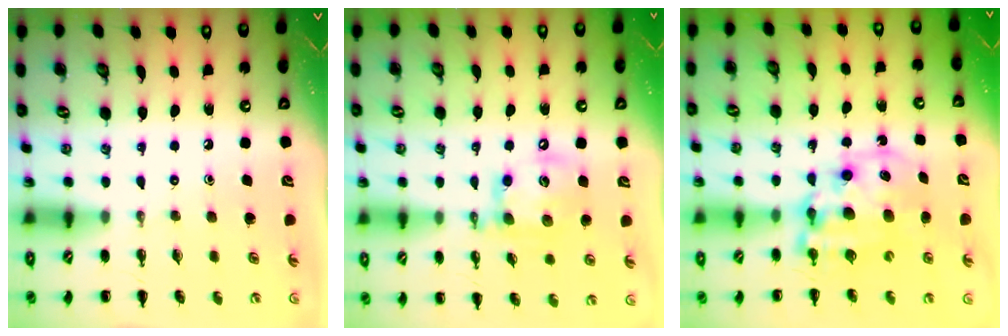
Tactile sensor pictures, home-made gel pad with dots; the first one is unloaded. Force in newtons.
{"total": 13.9, "press": 13.7, "slide": 2.3}
{"total": 11.0, "press": 10.7, "slide": 2.5}